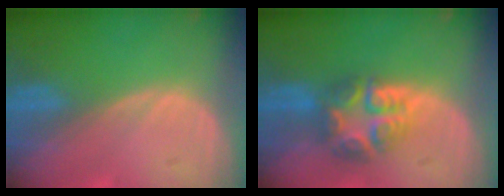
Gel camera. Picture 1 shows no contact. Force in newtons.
{"total": 7.6, "press": 6.7, "slide": 3.6}